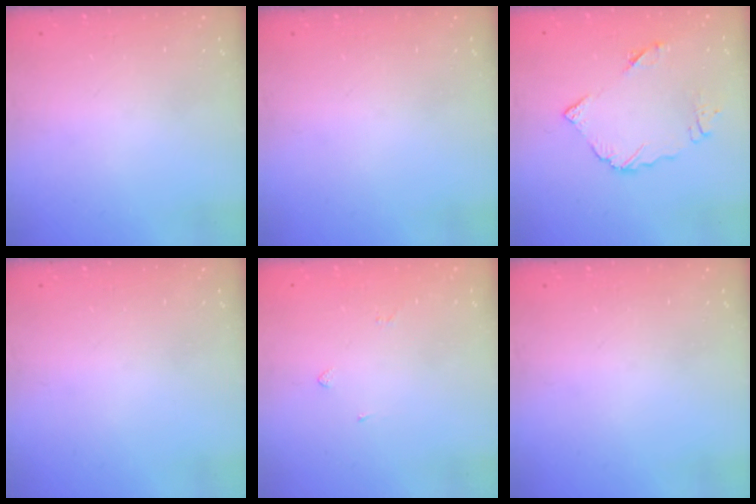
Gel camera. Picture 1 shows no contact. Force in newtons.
{"total": 0.0}
{"total": 8.7, "press": 8.7, "slide": 0.6}
{"total": 0.0}
{"total": 1.9, "press": 1.8, "slide": 0.6}
{"total": 0.0}